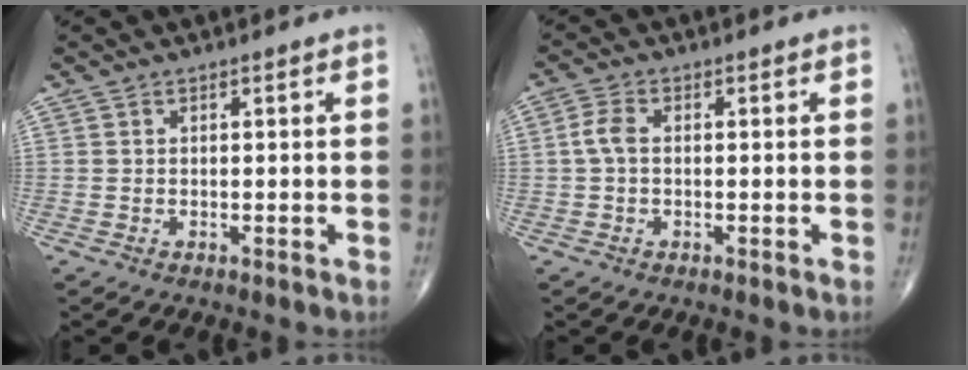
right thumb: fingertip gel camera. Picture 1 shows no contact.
{"total": 3.3, "force": [0.0, 2.0, 2.6], "torque": [-0.057, 0.008, -0.006]}